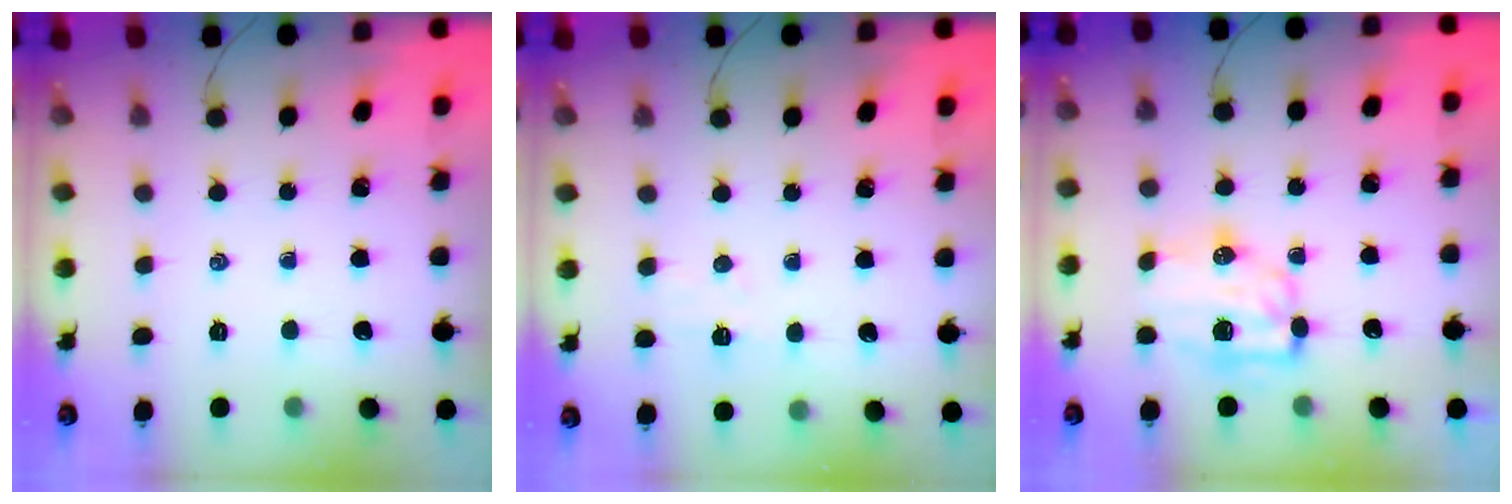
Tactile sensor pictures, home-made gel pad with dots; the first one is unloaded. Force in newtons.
{"total": 3.6, "press": 3.5, "slide": 0.9}
{"total": 7.8, "press": 7.7, "slide": 1.0}